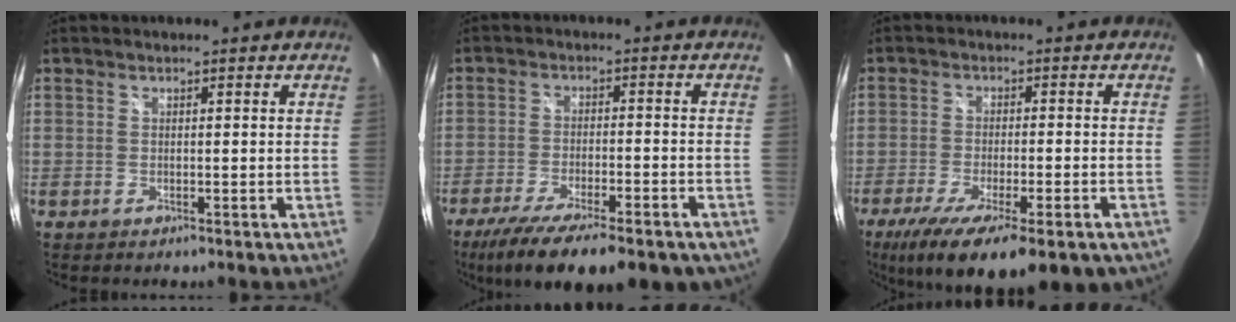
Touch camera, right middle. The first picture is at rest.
{"total": 18.9, "force": [-13.8, 5.7, 11.7], "torque": [-0.218, -0.052, -0.200]}
{"total": 17.2, "force": [-10.6, 4.6, 12.7], "torque": [-0.235, -0.061, -0.159]}